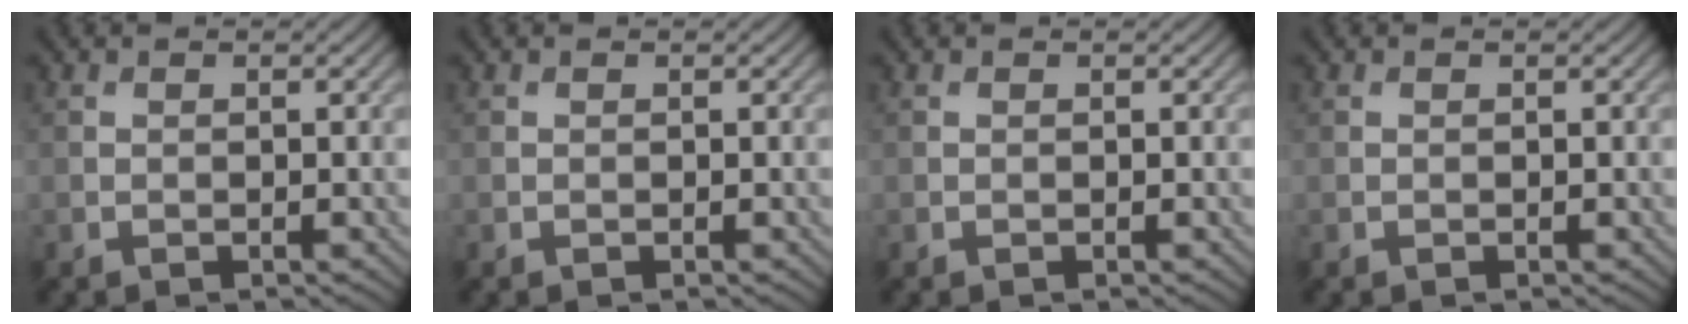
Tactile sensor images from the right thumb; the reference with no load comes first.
{"total": 0.0}
{"total": 0.0}
{"total": 0.0}